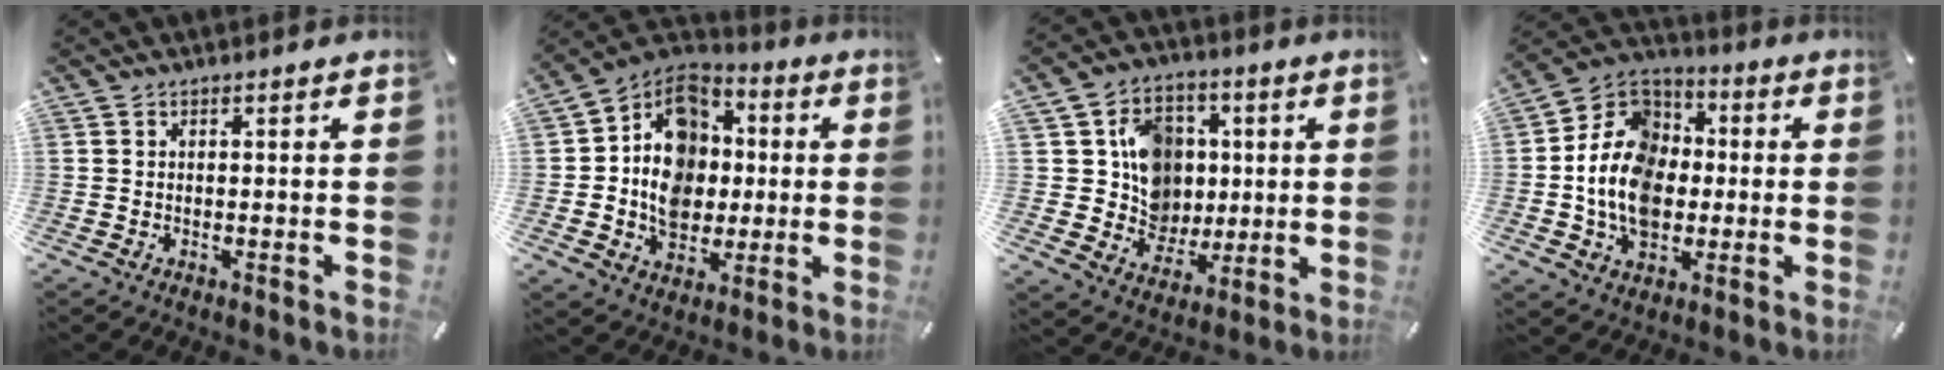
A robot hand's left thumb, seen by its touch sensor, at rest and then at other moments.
{"total": 14.7, "force": [-0.6, 12.6, 7.6], "torque": [-0.144, 0.002, -0.009]}
{"total": 13.3, "force": [1.4, 12.4, 4.5], "torque": [-0.062, -0.002, 0.039]}
{"total": 15.2, "force": [-2.1, 12.4, 8.4], "torque": [-0.210, 0.013, -0.043]}